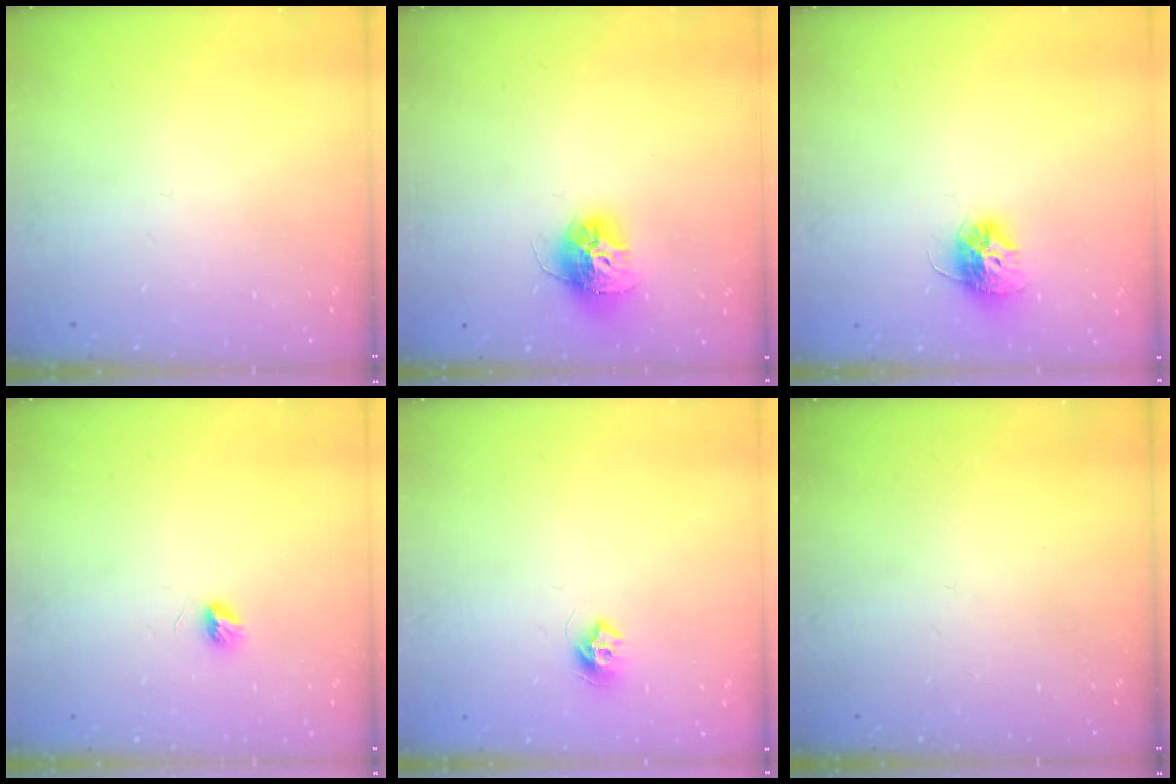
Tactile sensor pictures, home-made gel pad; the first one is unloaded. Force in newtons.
{"total": 12.1, "press": 12.0, "slide": 1.0}
{"total": 10.5, "press": 10.4, "slide": 0.9}
{"total": 3.4, "press": 3.4, "slide": 0.4}
{"total": 7.6, "press": 7.5, "slide": 0.5}
{"total": 0.0}